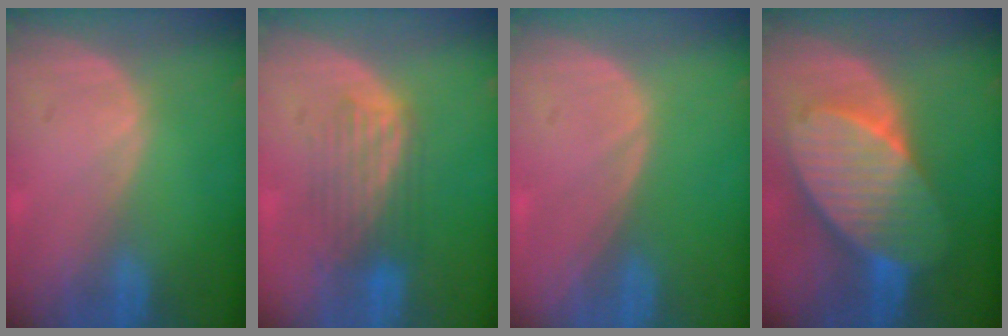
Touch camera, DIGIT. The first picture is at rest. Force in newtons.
{"total": 5.4, "press": 5.4, "slide": 0.4}
{"total": 0.0}
{"total": 10.3, "press": 10.3, "slide": 0.7}